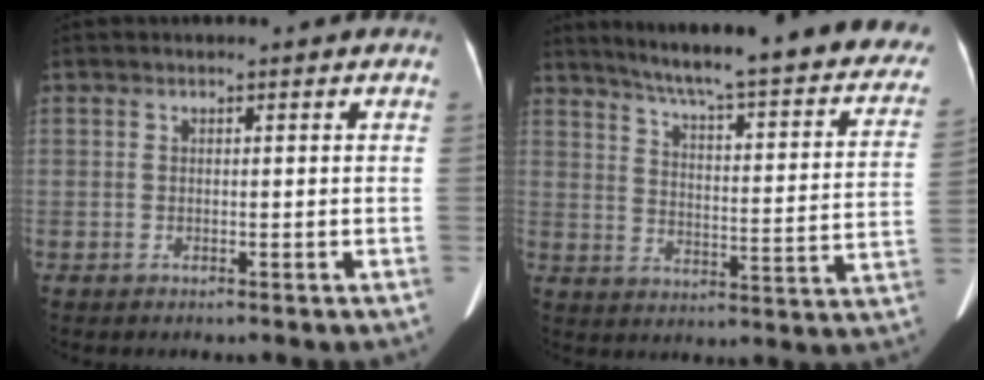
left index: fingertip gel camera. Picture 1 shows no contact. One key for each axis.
{"total": 29.9, "fx": 25.1, "fy": 3.6, "fz": 15.9, "tx": -0.214, "ty": -0.058, "tz": 0.305}